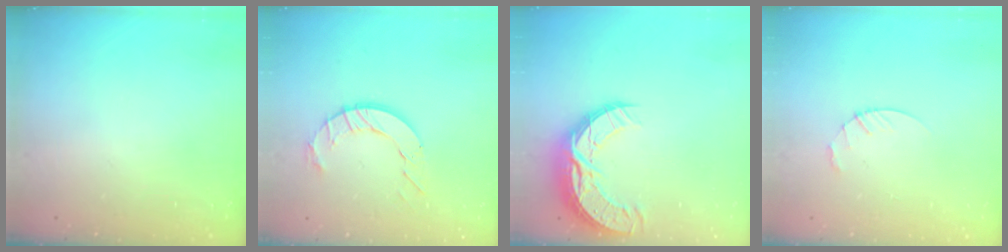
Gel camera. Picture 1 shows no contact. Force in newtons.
{"total": 9.0, "press": 8.9, "slide": 0.8}
{"total": 15.1, "press": 15.1, "slide": 1.1}
{"total": 3.7, "press": 3.7, "slide": 0.5}